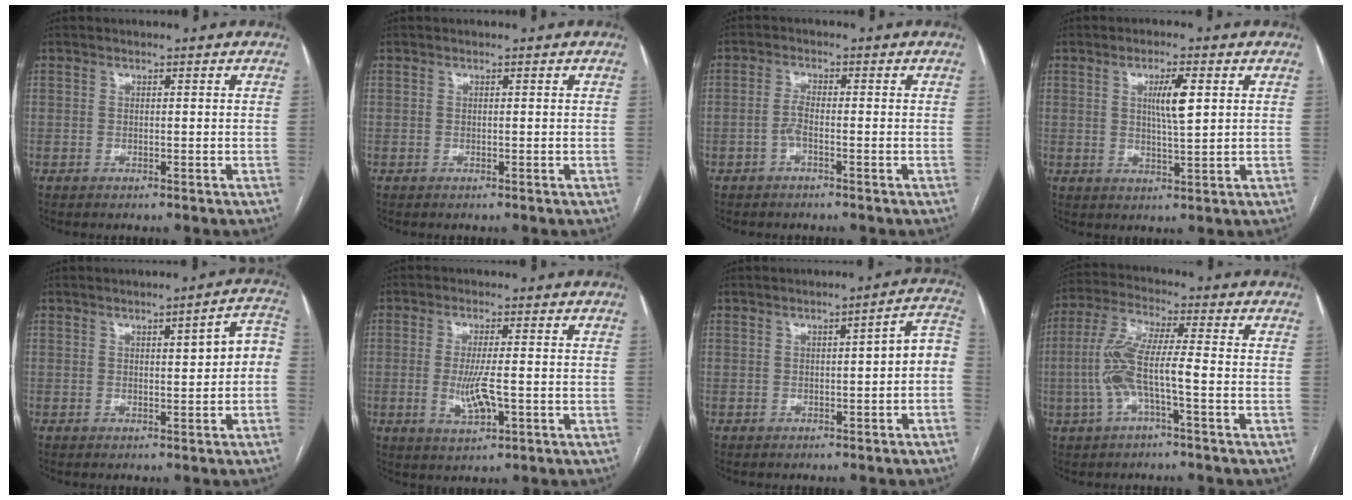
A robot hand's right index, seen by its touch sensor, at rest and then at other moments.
{"total": 0.0}
{"total": 2.1, "force": [-0.9, 0.4, 1.8], "torque": [-0.038, 0.001, -0.020]}
{"total": 5.3, "force": [1.5, 0.6, 5.0], "torque": [-0.088, 0.000, 0.026]}
{"total": 5.1, "force": [0.3, 1.1, 5.0], "torque": [-0.060, 0.022, 0.003]}
{"total": 5.5, "force": [-1.0, 1.1, 5.3], "torque": [-0.112, -0.012, -0.015]}
{"total": 5.5, "force": [-0.4, 0.8, 5.4], "torque": [-0.062, 0.026, -0.007]}
{"total": 9.0, "force": [-1.9, 1.1, 8.7], "torque": [-0.195, 0.019, -0.042]}